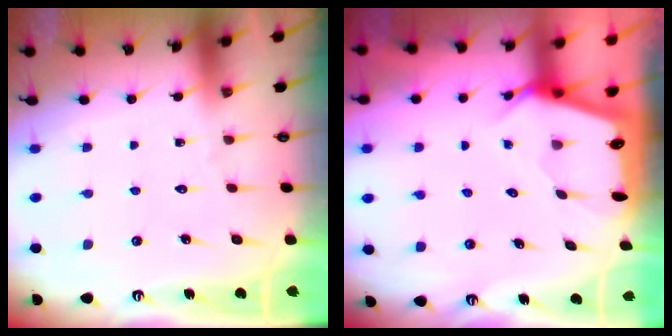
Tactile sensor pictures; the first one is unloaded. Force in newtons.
{"total": 2.7, "press": 2.7, "slide": 0.2}